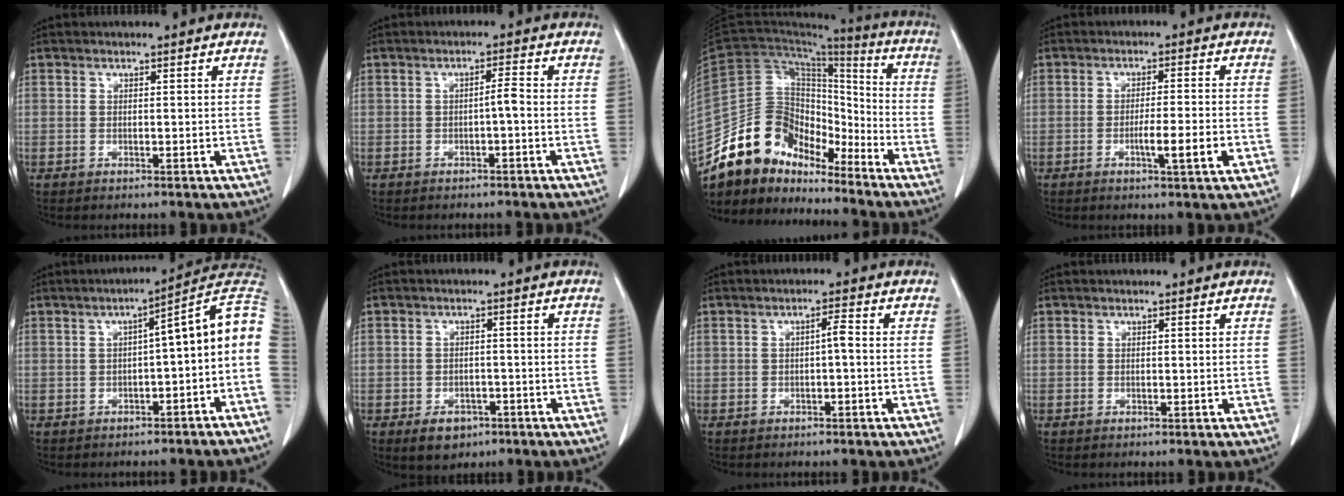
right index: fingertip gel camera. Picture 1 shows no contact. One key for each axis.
{"total": 1.8, "fx": -0.5, "fy": 0.1, "fz": 1.7, "tx": -0.026, "ty": 0.004, "tz": -0.009}
{"total": 15.3, "fx": -12.6, "fy": 7.0, "fz": 5.2, "tx": -0.088, "ty": 0.061, "tz": -0.230}
{"total": 5.7, "fx": -2.0, "fy": -0.2, "fz": 5.3, "tx": -0.081, "ty": -0.006, "tz": -0.030}
{"total": 9.8, "fx": -1.8, "fy": 1.4, "fz": 9.5, "tx": -0.118, "ty": 0.037, "tz": -0.030}
{"total": 4.5, "fx": -2.6, "fy": 3.0, "fz": 2.0, "tx": -0.029, "ty": 0.003, "tz": -0.030}
{"total": 1.6, "fx": -0.2, "fy": 0.2, "fz": 1.6, "tx": -0.025, "ty": 0.005, "tz": -0.004}
{"total": 0.0}